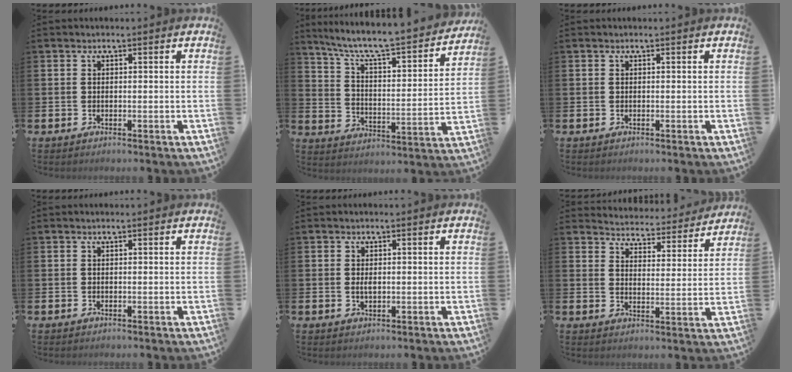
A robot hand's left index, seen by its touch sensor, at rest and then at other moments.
{"total": 7.8, "force": [7.0, 0.9, 3.3], "torque": [-0.091, -0.058, 0.112]}
{"total": 0.0}
{"total": 0.0}
{"total": 1.0, "force": [0.2, 0.4, 0.9], "torque": [-0.017, 0.002, 0.001]}
{"total": 4.5, "force": [4.5, 0.6, -0.2], "torque": [-0.016, -0.041, 0.074]}